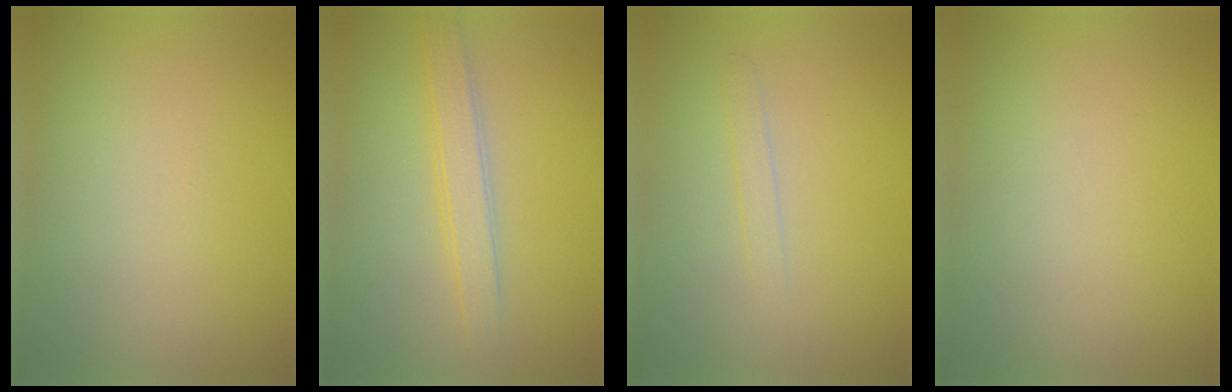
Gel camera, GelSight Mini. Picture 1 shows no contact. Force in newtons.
{"total": 2.6, "press": 2.6, "slide": 0.0}
{"total": 0.9, "press": 0.9, "slide": 0.1}
{"total": 0.0}